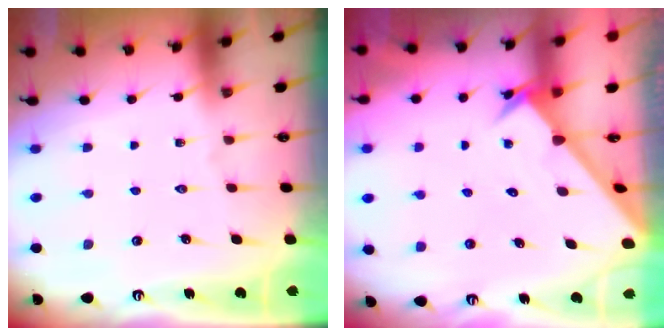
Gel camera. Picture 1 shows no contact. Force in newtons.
{"total": 2.4, "press": 2.4, "slide": 0.2}